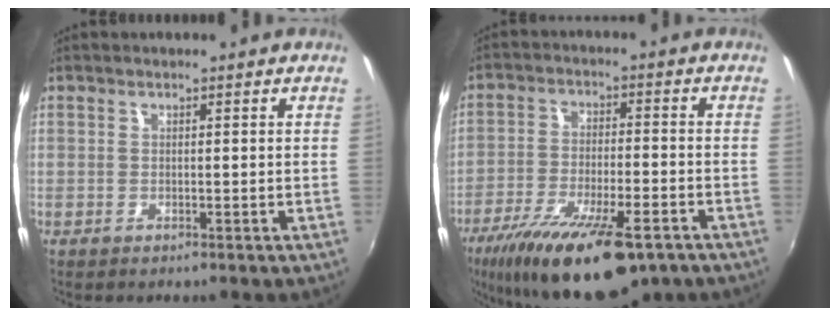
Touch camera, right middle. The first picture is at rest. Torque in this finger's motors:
{"motor_torque": [1.40, -0.74, 0.46, 0.21]}